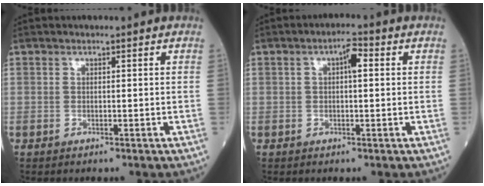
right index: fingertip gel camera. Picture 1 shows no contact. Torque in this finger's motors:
{"motor_torque": [0.37, 0.07, 0.03, 0.02]}